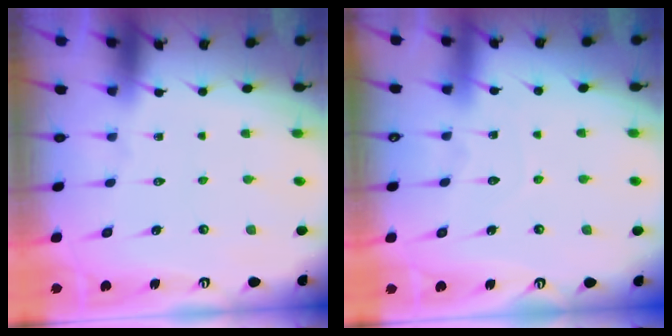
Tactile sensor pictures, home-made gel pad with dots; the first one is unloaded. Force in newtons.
{"total": 4.5, "press": 4.5, "slide": 0.5}